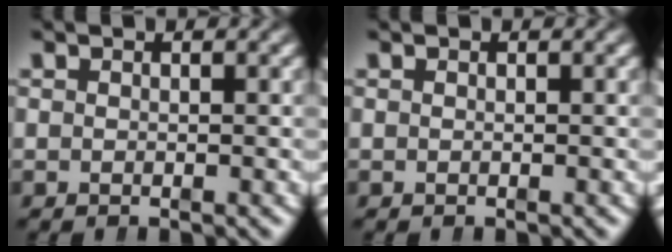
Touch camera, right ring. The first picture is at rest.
{"total": 0.0}